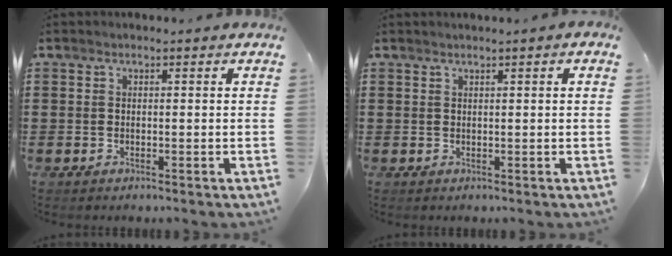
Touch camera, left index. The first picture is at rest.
{"total": 0.7, "force": [0.5, -0.1, 0.6], "torque": [-0.010, -0.002, 0.009]}